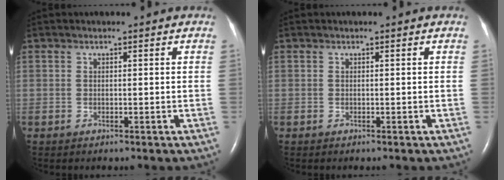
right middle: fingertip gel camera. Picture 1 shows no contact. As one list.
[{"total": 0.0}]